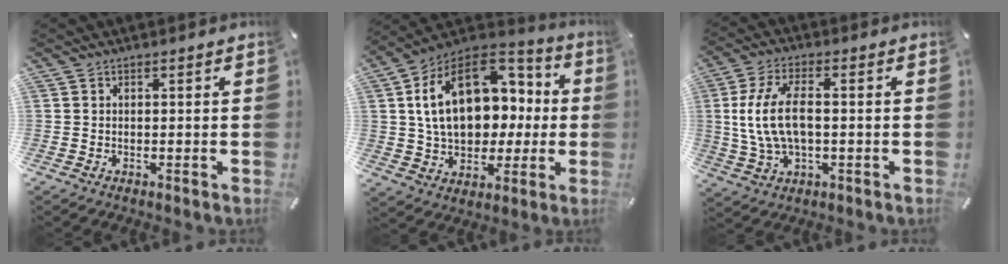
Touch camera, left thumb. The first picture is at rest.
{"total": 21.3, "force": [4.1, 15.3, 14.2], "torque": [-0.255, 0.002, 0.077]}
{"total": 11.5, "force": [0.3, 5.9, 9.8], "torque": [-0.212, 0.000, 0.005]}